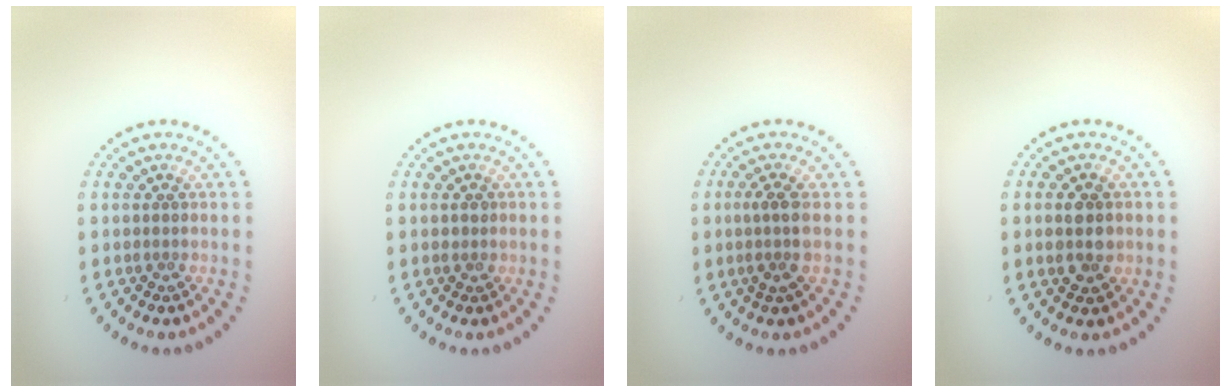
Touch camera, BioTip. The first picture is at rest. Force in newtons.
{"total": 0.8, "press": 0.8, "slide": 0.2}
{"total": 2.1, "press": 1.7, "slide": 1.4}
{"total": 2.8, "press": 2.8, "slide": 0.1}